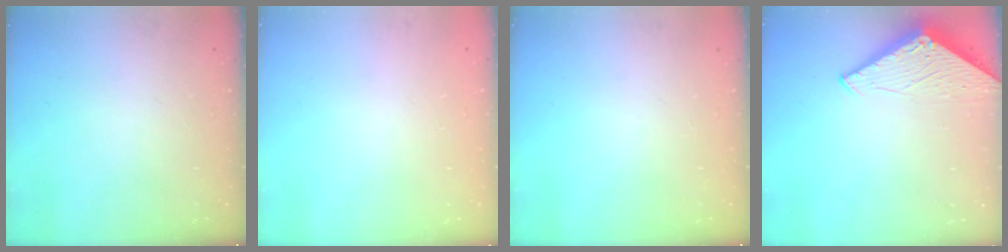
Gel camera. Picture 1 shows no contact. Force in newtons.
{"total": 0.0}
{"total": 0.0}
{"total": 3.0, "press": 3.0, "slide": 0.2}